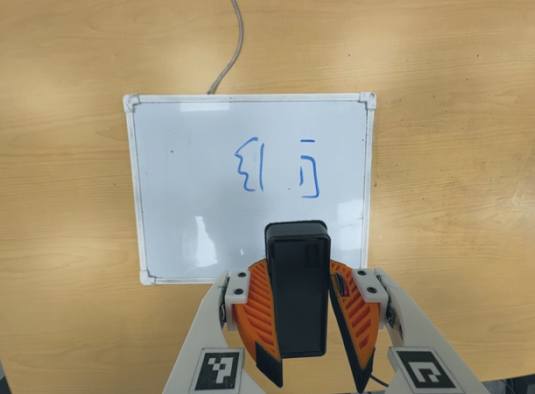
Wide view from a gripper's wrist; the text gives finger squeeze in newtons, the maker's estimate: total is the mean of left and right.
{"total": 8.8, "left": 9.4, "right": 8.2}